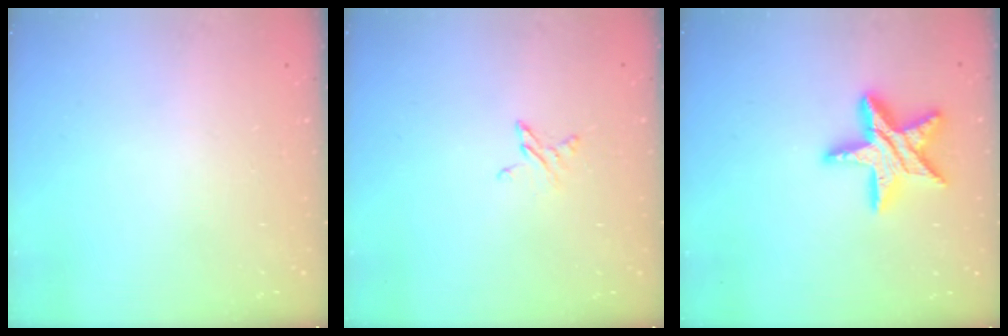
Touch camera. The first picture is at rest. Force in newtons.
{"total": 3.9, "press": 3.9, "slide": 0.4}
{"total": 16.8, "press": 16.8, "slide": 1.1}